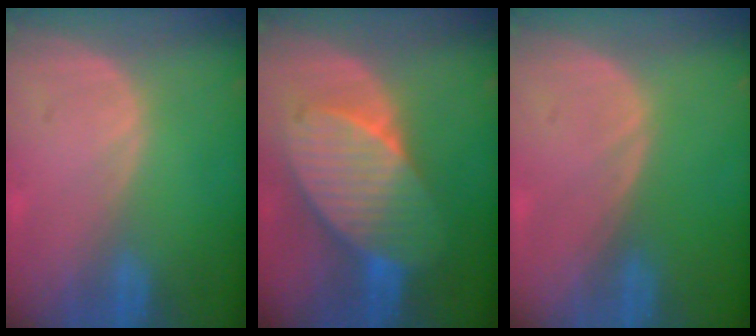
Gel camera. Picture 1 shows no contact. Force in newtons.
{"total": 9.2, "press": 9.2, "slide": 0.4}
{"total": 0.0}